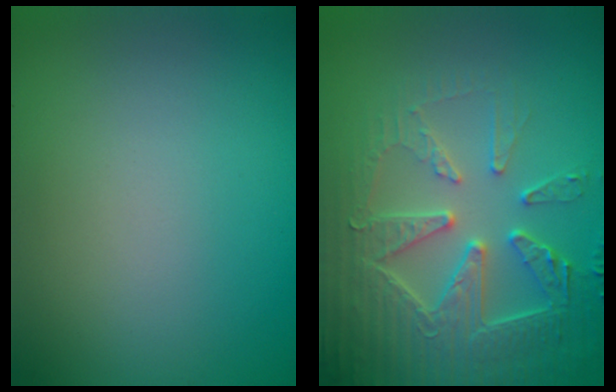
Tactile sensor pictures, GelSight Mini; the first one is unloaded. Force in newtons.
{"total": 6.7, "press": 5.6, "slide": 3.7}